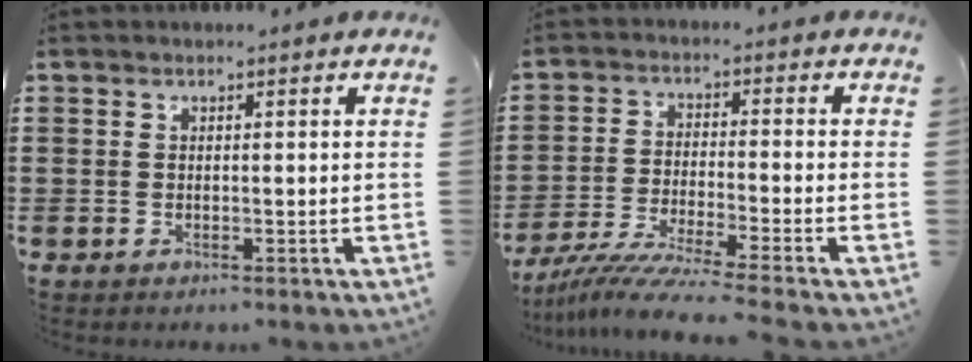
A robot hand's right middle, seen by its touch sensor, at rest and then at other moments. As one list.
[{"total": 6.5, "force": [-5.7, -0.5, 2.9], "torque": [-0.071, -0.019, -0.116]}]